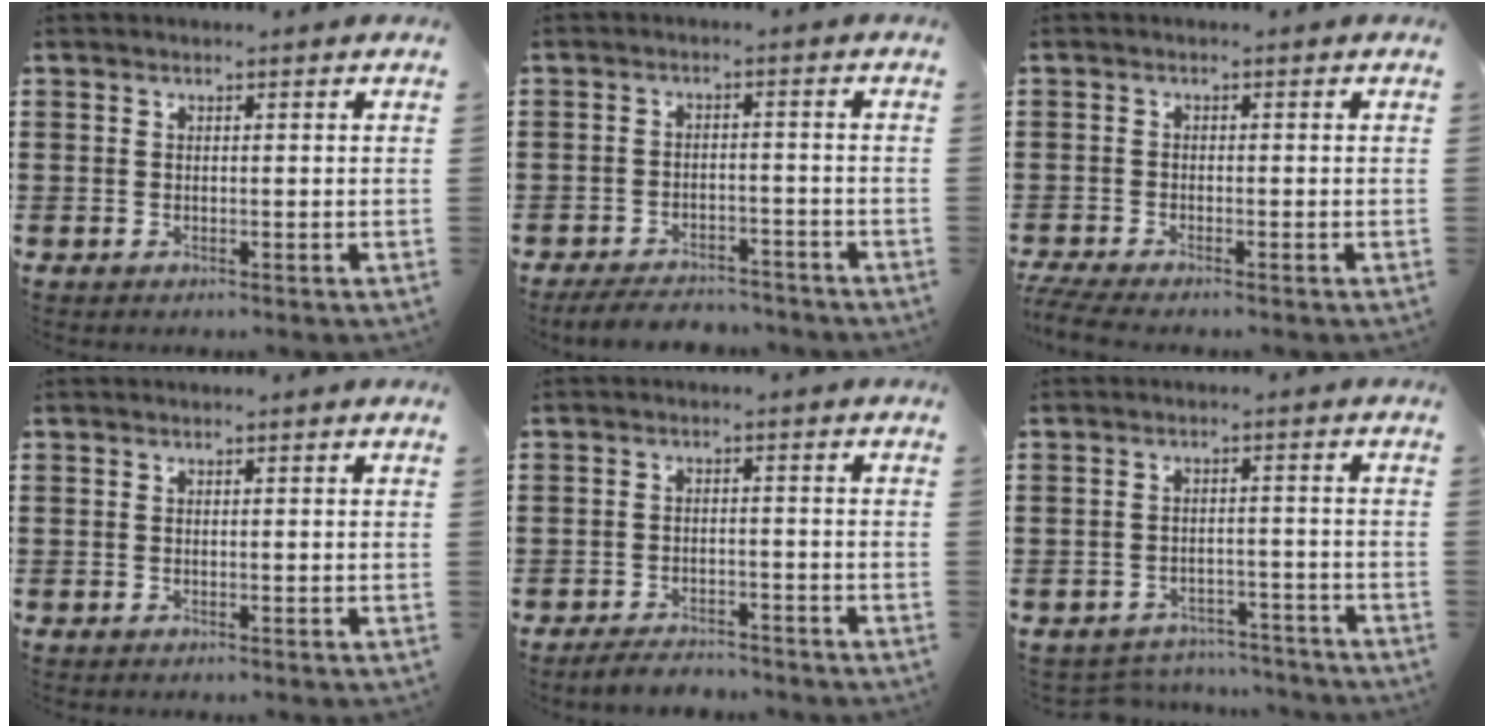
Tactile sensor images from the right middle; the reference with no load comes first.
{"total": 4.0, "force": [-3.9, 0.7, 0.8], "torque": [-0.021, 0.004, -0.081]}
{"total": 2.1, "force": [-1.8, 0.0, 1.0], "torque": [-0.031, -0.005, -0.041]}
{"total": 0.0}
{"total": 3.0, "force": [-2.9, 0.5, 0.5], "torque": [-0.013, 0.002, -0.060]}
{"total": 3.6, "force": [-3.6, 0.5, 0.0], "torque": [-0.007, 0.001, -0.076]}